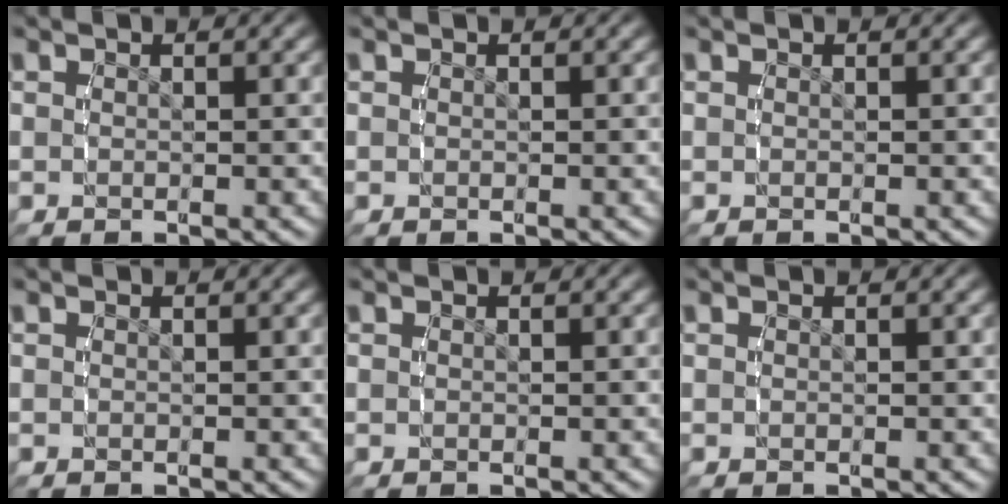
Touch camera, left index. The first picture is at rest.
{"total": 0.0}
{"total": 0.0}
{"total": 0.0}
{"total": 0.0}
{"total": 0.0}